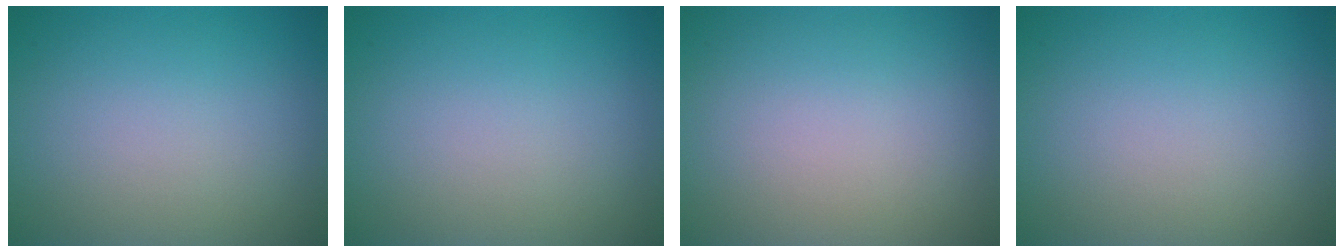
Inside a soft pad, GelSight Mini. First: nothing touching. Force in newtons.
{"total": 0.0}
{"total": 0.0}
{"total": 0.0}